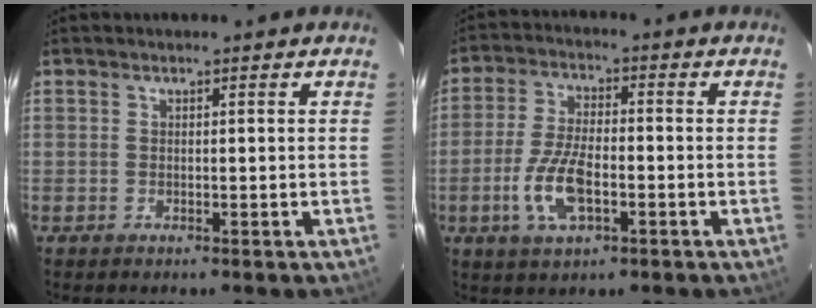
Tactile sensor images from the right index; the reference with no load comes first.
{"total": 9.7, "force": [-3.3, 4.1, 8.2], "torque": [-0.174, -0.003, -0.061]}